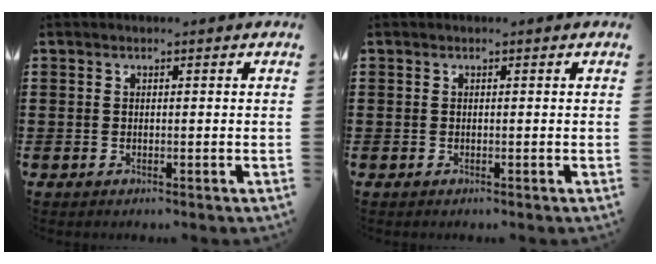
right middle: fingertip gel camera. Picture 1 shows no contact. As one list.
[{"total": 0.0}]